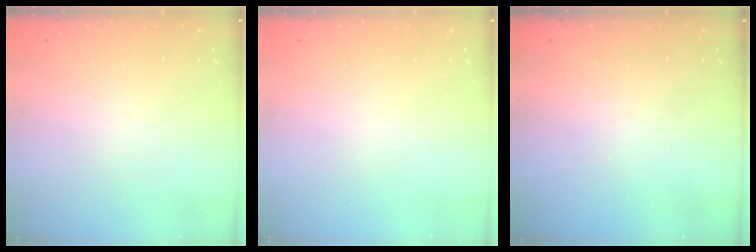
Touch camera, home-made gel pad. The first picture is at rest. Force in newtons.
{"total": 0.0}
{"total": 0.0}